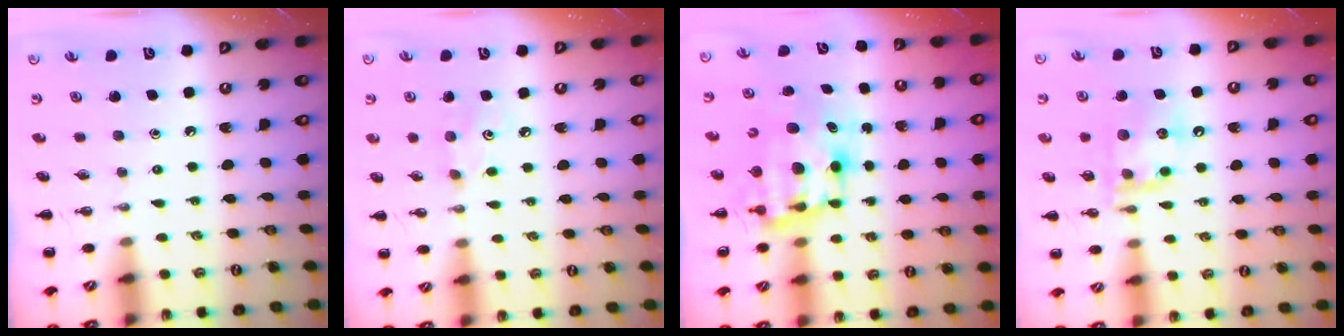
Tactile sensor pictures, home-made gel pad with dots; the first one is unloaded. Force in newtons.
{"total": 2.9, "press": 2.8, "slide": 0.8}
{"total": 8.8, "press": 8.5, "slide": 2.1}
{"total": 15.0, "press": 14.8, "slide": 2.2}